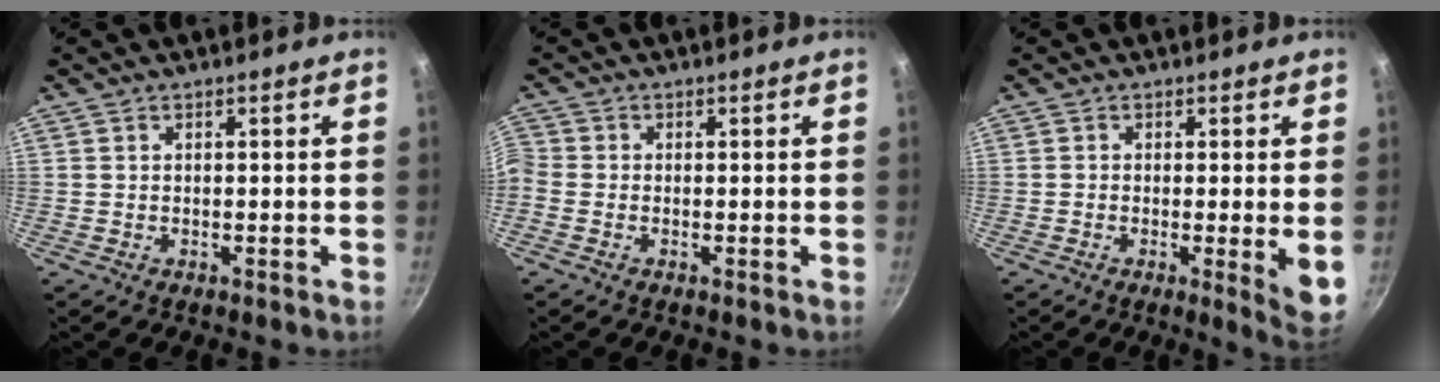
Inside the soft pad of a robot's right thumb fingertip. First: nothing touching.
{"total": 2.1, "force": [-1.0, 1.7, 0.8], "torque": [-0.022, 0.004, -0.031]}
{"total": 5.9, "force": [-0.6, 0.7, 5.8], "torque": [-0.079, -0.014, -0.008]}